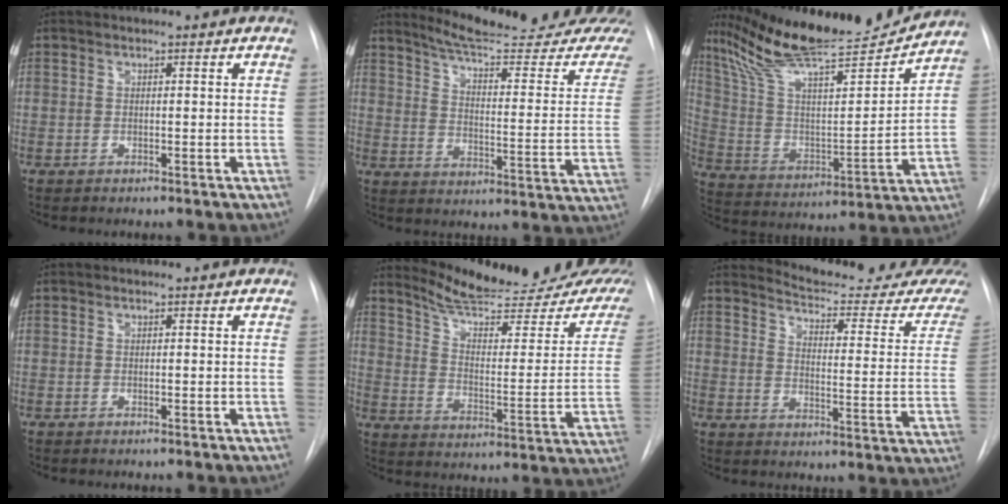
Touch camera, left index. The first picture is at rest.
{"total": 22.0, "force": [20.6, 0.2, 7.7], "torque": [-0.106, -0.116, 0.254]}
{"total": 19.6, "force": [17.8, 0.8, 8.1], "torque": [-0.149, -0.026, 0.298]}
{"total": 0.0}
{"total": 22.0, "force": [19.4, 3.6, 9.6], "torque": [-0.131, -0.077, 0.250]}
{"total": 18.8, "force": [18.3, 0.8, 4.3], "torque": [-0.058, -0.124, 0.206]}